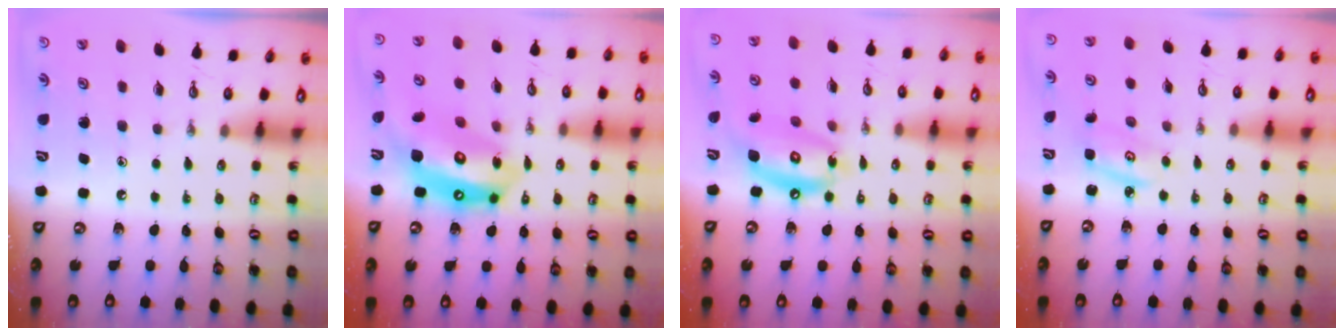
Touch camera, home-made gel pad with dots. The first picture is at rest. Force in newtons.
{"total": 17.3, "press": 17.2, "slide": 2.0}
{"total": 13.5, "press": 13.4, "slide": 1.6}
{"total": 2.9, "press": 2.9, "slide": 0.2}